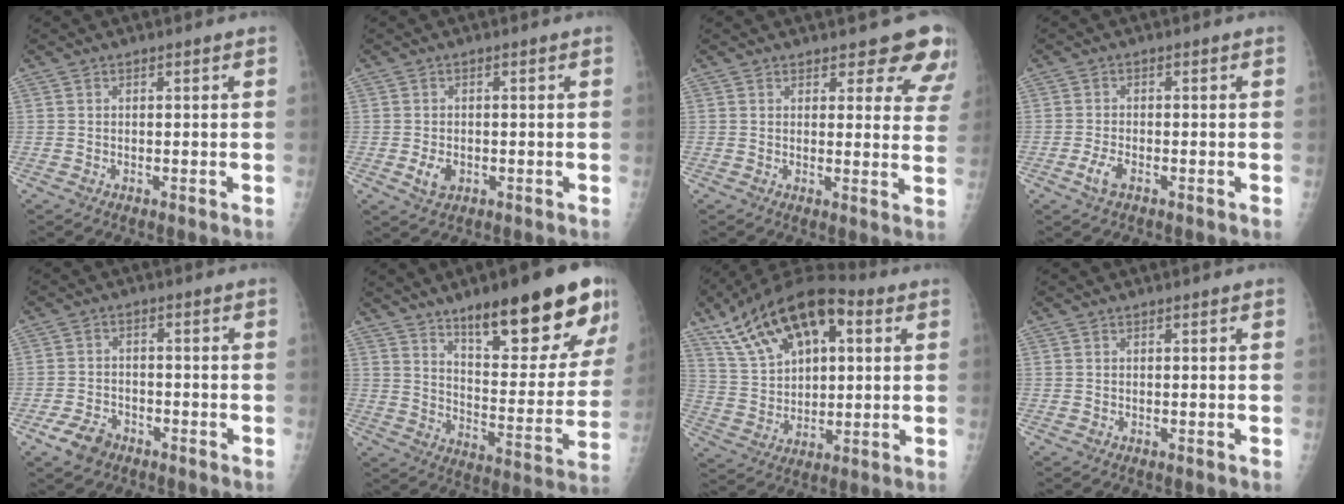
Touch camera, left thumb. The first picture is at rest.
{"total": 3.3, "force": [-0.9, 2.3, 2.2], "torque": [-0.035, 0.000, -0.010]}
{"total": 9.9, "force": [8.6, 4.0, 2.8], "torque": [0.021, -0.050, 0.070]}
{"total": 2.9, "force": [-1.4, 1.3, 2.2], "torque": [-0.047, 0.005, -0.028]}
{"total": 5.1, "force": [-3.2, 3.3, 2.2], "torque": [-0.039, 0.013, -0.054]}
{"total": 24.6, "force": [15.2, 7.0, 18.0], "torque": [-0.210, -0.067, 0.227]}
{"total": 21.1, "force": [9.0, 11.1, 15.5], "torque": [-0.247, 0.003, 0.156]}
{"total": 0.0}